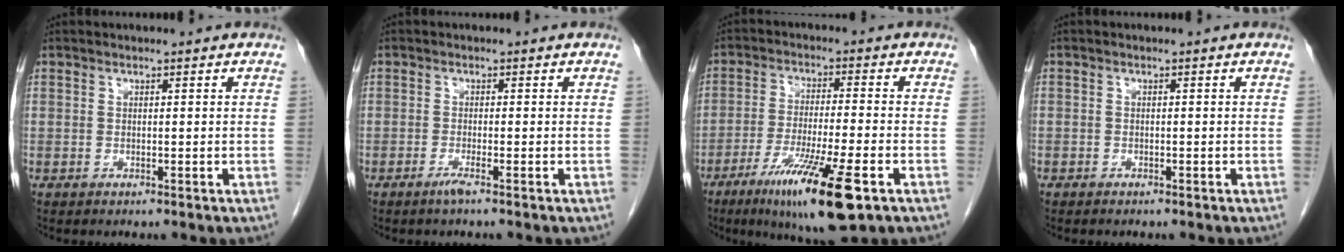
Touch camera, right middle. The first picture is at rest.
{"total": 1.5, "force": [-1.1, -0.3, 1.1], "torque": [-0.022, -0.002, -0.023]}
{"total": 14.0, "force": [-7.2, 0.8, 11.9], "torque": [-0.211, -0.041, -0.117]}
{"total": 0.5, "force": [-0.4, 0.3, 0.0], "torque": [-0.007, 0.003, -0.008]}